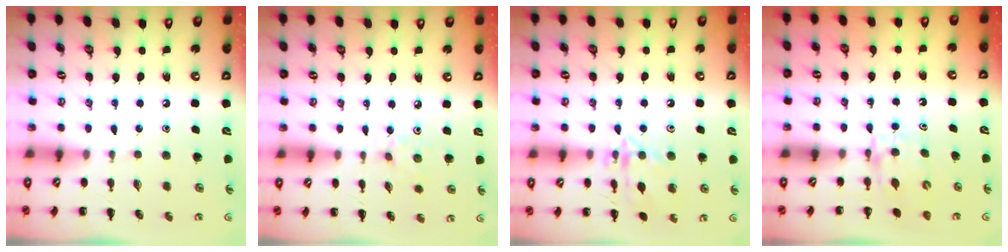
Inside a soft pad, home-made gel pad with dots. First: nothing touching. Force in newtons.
{"total": 2.5, "press": 2.4, "slide": 0.9}
{"total": 12.8, "press": 12.8, "slide": 0.6}
{"total": 4.4, "press": 4.3, "slide": 1.3}